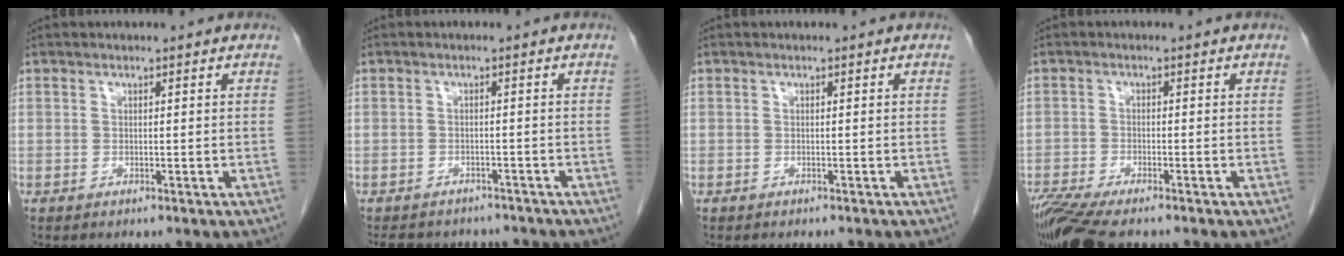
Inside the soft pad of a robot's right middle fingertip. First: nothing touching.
{"total": 9.0, "force": [-8.1, 3.3, 1.9], "torque": [-0.036, 0.006, -0.096]}
{"total": 1.4, "force": [-1.3, 0.2, 0.5], "torque": [-0.008, -0.001, -0.013]}
{"total": 8.8, "force": [-7.2, 1.4, 5.0], "torque": [-0.092, -0.019, -0.125]}